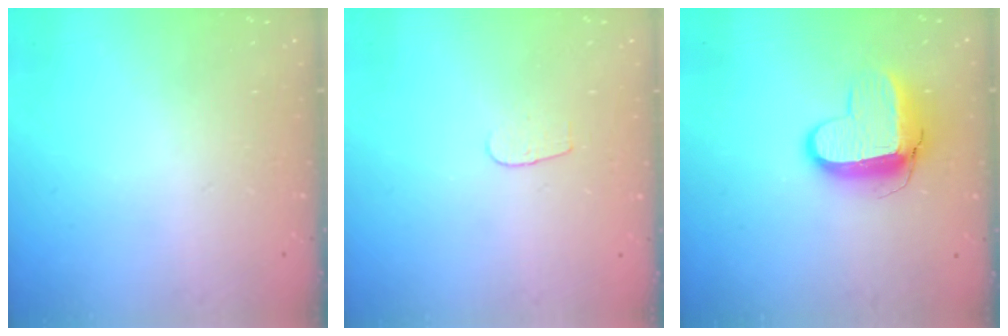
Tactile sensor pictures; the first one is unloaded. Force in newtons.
{"total": 3.1, "press": 3.1, "slide": 0.2}
{"total": 10.3, "press": 10.3, "slide": 1.2}